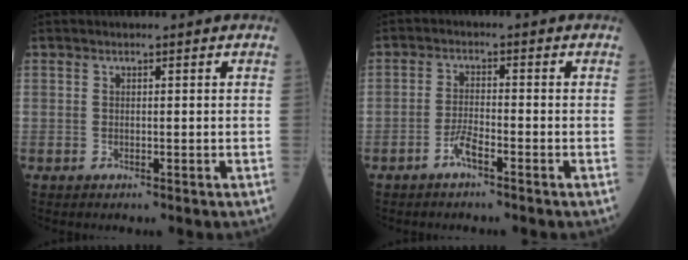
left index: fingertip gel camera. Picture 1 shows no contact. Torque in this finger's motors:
{"motor_torque": [0.20, 0.12, 0.04, 0.02]}